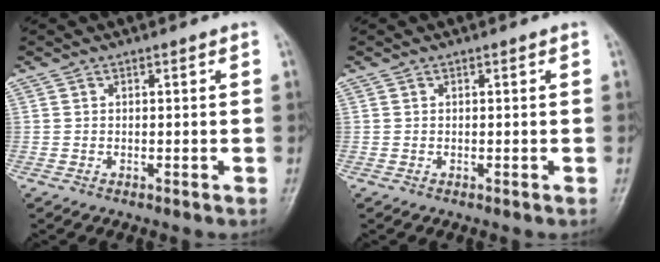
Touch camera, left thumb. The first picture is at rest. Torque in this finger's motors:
{"motor_torque": [0.03, 0.07, -0.11, -0.07, 0.00]}